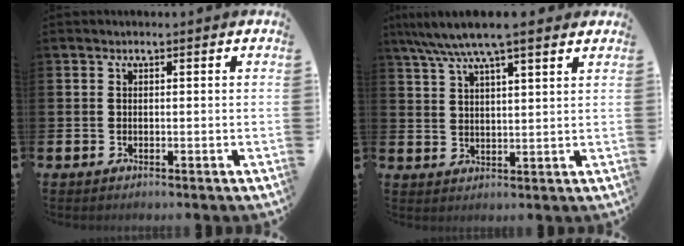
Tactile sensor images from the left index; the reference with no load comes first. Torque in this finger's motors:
{"motor_torque": [1.16, -0.98, 1.05, 0.21]}